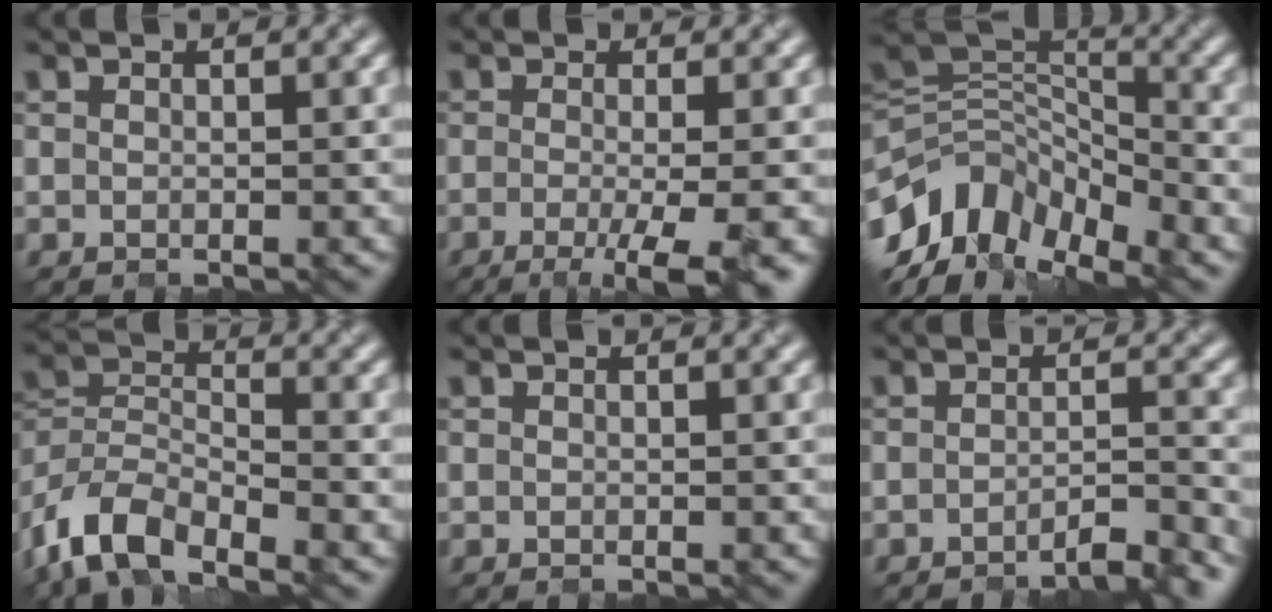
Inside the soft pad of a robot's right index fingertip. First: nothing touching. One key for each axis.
{"total": 6.3, "fx": -2.3, "fy": 1.7, "fz": 5.6, "tx": -0.068, "ty": -0.016, "tz": -0.032}
{"total": 10.4, "fx": -5.9, "fy": 5.7, "fz": 6.4, "tx": -0.118, "ty": 0.005, "tz": -0.120}
{"total": 7.6, "fx": -5.6, "fy": 3.1, "fz": 4.0, "tx": -0.073, "ty": -0.004, "tz": -0.120}
{"total": 0.0}
{"total": 3.0, "fx": -2.3, "fy": 0.5, "fz": 1.8, "tx": -0.013, "ty": 0.005, "tz": -0.047}